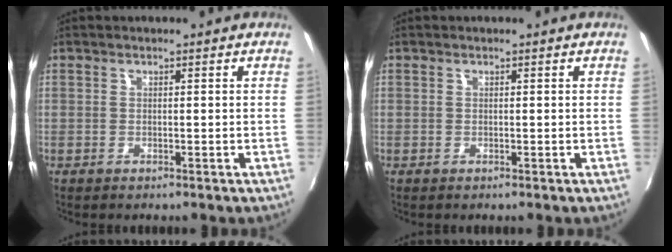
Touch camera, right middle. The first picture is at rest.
{"total": 0.0}